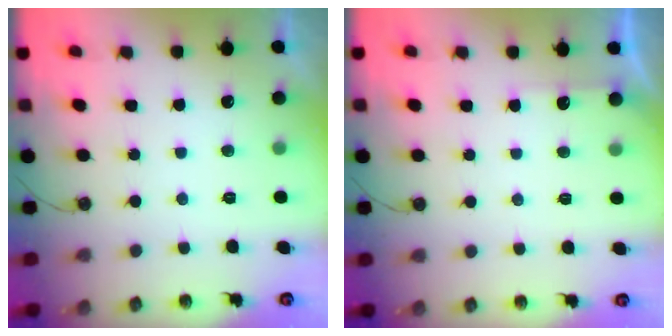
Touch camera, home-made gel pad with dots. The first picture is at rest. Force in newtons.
{"total": 2.5, "press": 2.5, "slide": 0.4}